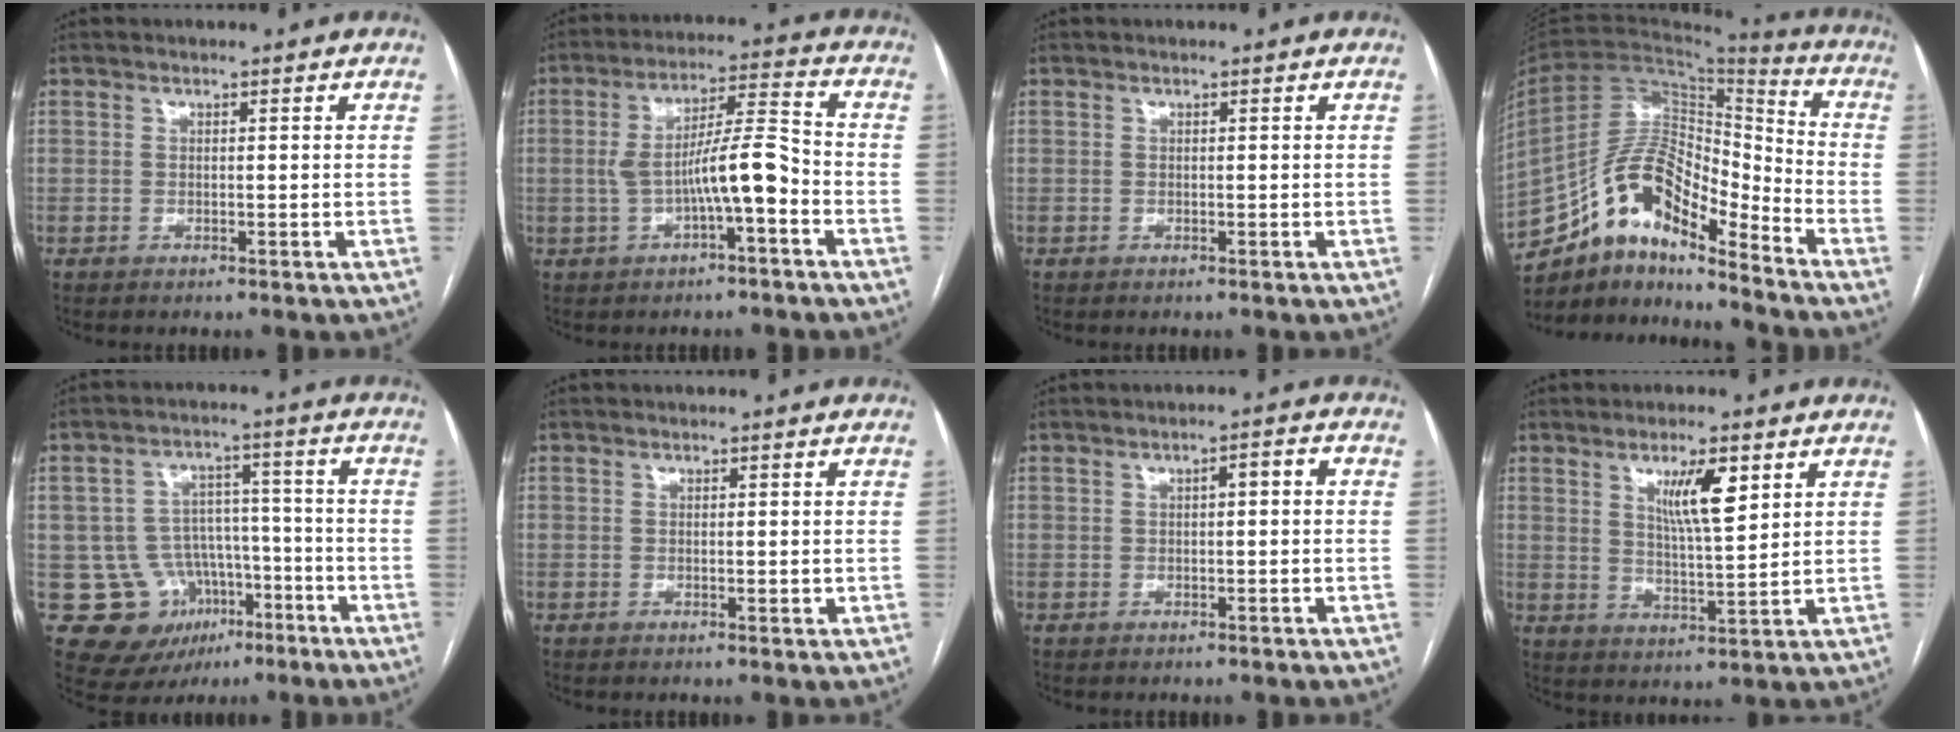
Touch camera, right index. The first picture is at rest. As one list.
[{"total": 9.2, "force": [-2.4, 1.3, 8.8], "torque": [-0.160, 0.028, -0.038]}, {"total": 0.0}, {"total": 15.4, "force": [-11.2, 4.8, 9.4], "torque": [-0.165, 0.048, -0.197]}, {"total": 11.9, "force": [-4.6, 10.5, 3.3], "torque": [-0.052, 0.049, -0.053]}, {"total": 0.7, "force": [0.0, 0.3, 0.7], "torque": [-0.008, -0.003, 0.002]}, {"total": 2.4, "force": [0.2, 0.6, 2.3], "torque": [-0.033, 0.013, 0.002]}, {"total": 7.2, "force": [3.4, 1.1, 6.3], "torque": [-0.110, -0.005, 0.060]}]